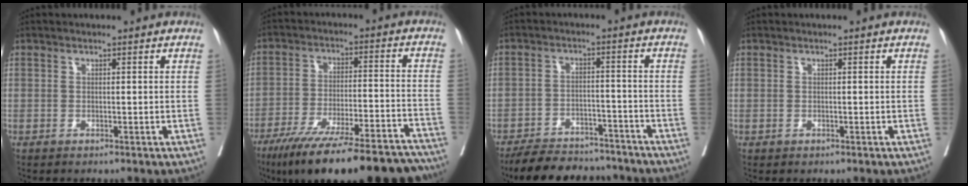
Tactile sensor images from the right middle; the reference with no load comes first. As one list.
[{"total": 24.5, "force": [-20.3, 3.6, 13.2], "torque": [-0.157, -0.014, -0.297]}, {"total": 13.3, "force": [-12.0, 4.1, 3.9], "torque": [-0.063, 0.005, -0.172]}, {"total": 0.0}]